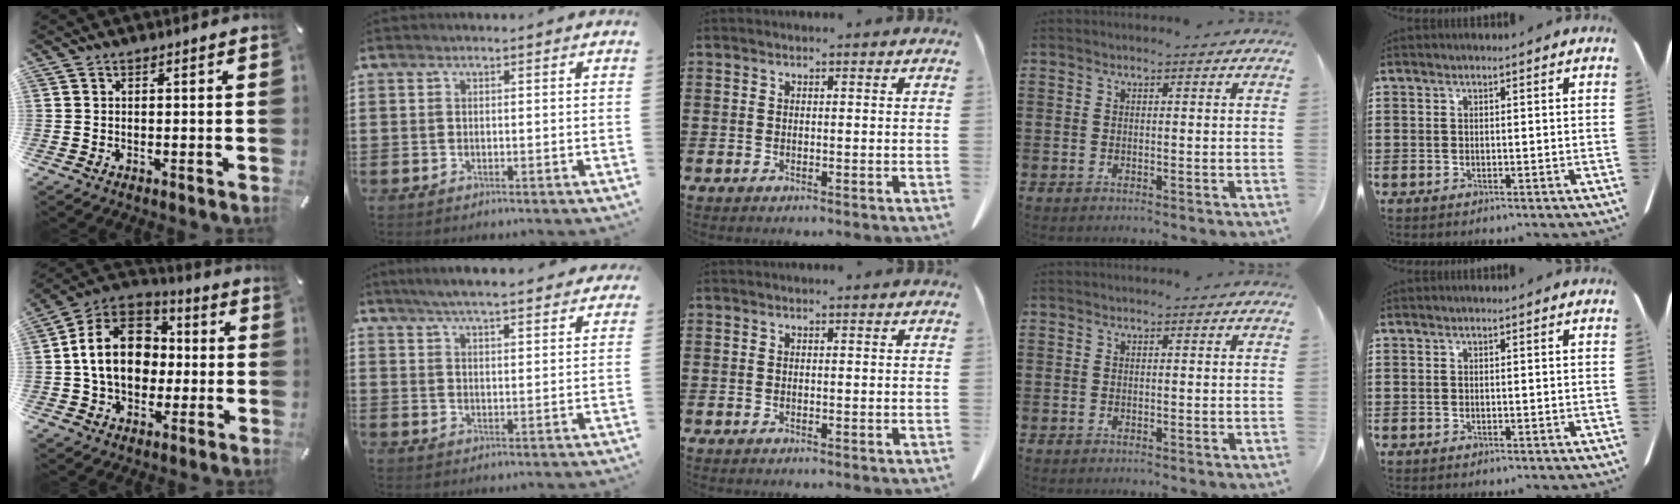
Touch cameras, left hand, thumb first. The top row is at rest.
{"thumb": {"total": 16.7, "force": [-1.0, 13.5, 9.8], "torque": [-0.203, 0.023, -0.021]}, "index": {"total": 5.2, "force": [5.0, -0.1, 1.7], "torque": [-0.051, -0.021, 0.088]}}